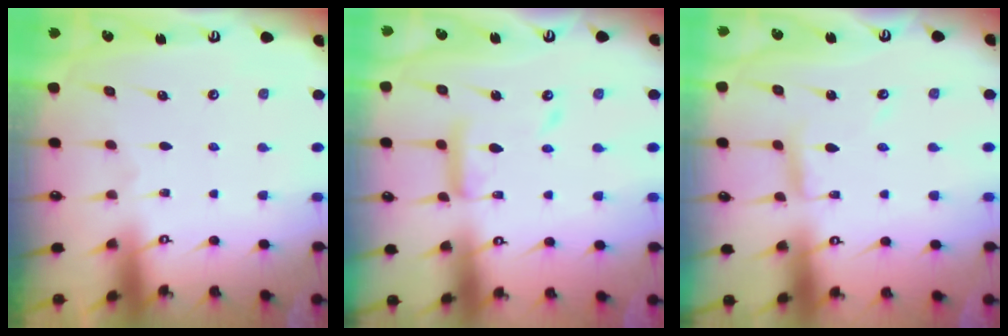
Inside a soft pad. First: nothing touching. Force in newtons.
{"total": 13.0, "press": 12.9, "slide": 1.1}
{"total": 5.1, "press": 5.1, "slide": 0.4}